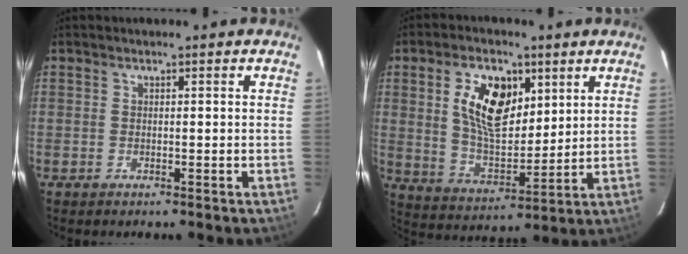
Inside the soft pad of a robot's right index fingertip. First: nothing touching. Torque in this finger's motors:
{"motor_torque": [1.04, 0.31, 0.33, 0.14]}